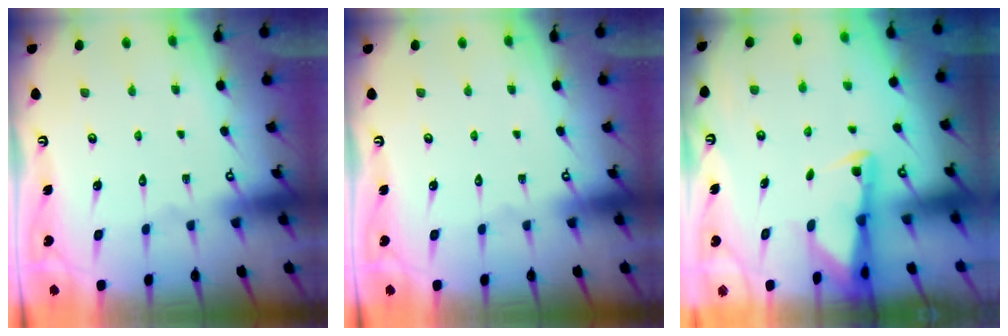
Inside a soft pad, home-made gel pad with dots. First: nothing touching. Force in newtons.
{"total": 0.0}
{"total": 2.4, "press": 2.3, "slide": 0.5}